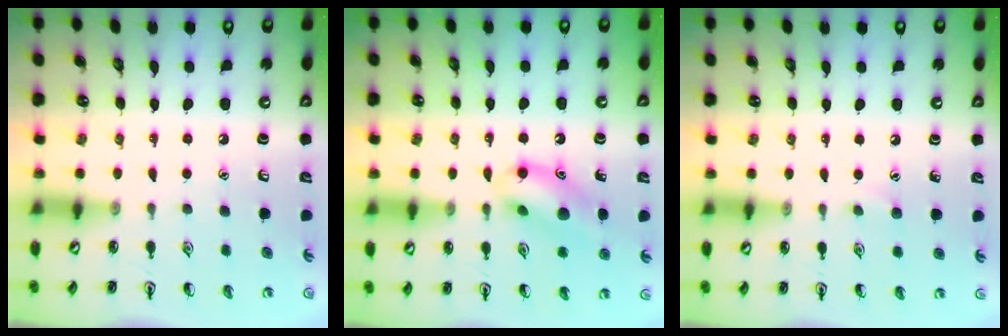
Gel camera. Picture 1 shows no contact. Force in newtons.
{"total": 12.2, "press": 11.9, "slide": 2.4}
{"total": 3.8, "press": 3.6, "slide": 1.0}